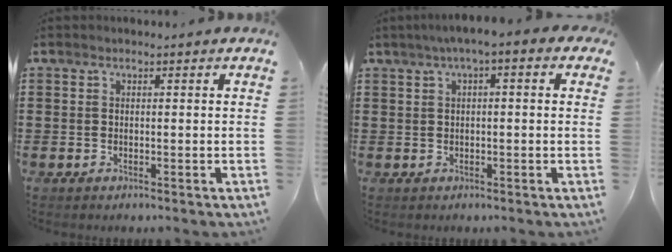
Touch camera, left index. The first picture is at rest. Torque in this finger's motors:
{"motor_torque": [2.14, 0.00, 1.05, 0.21]}